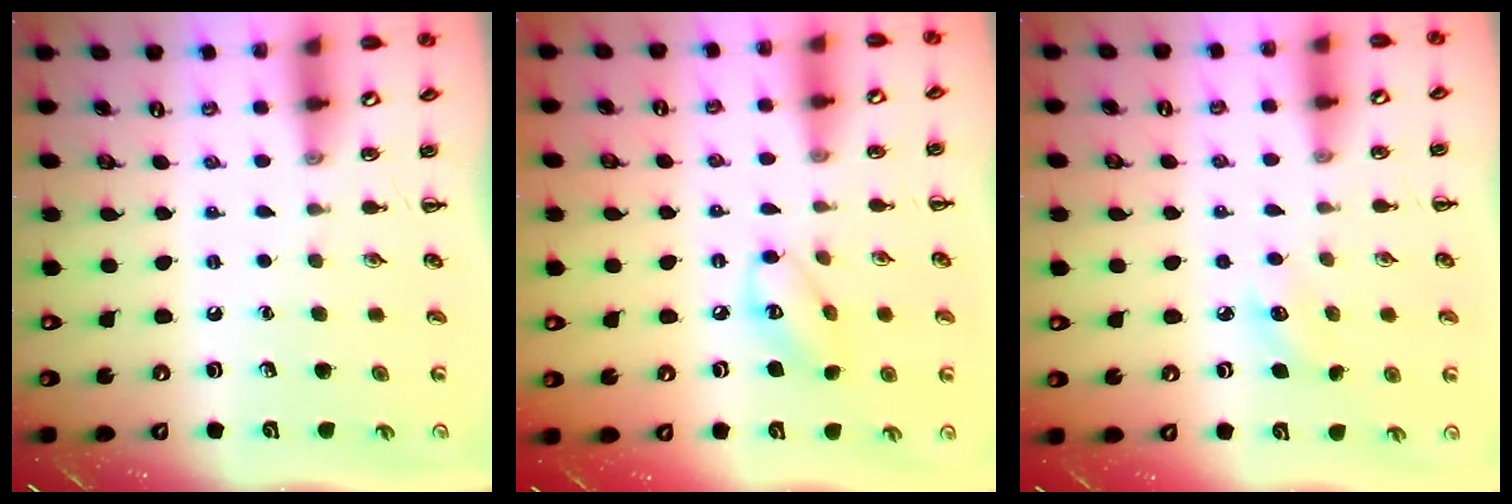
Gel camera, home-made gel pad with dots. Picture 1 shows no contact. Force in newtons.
{"total": 7.4, "press": 7.3, "slide": 0.7}
{"total": 5.0, "press": 4.8, "slide": 1.3}